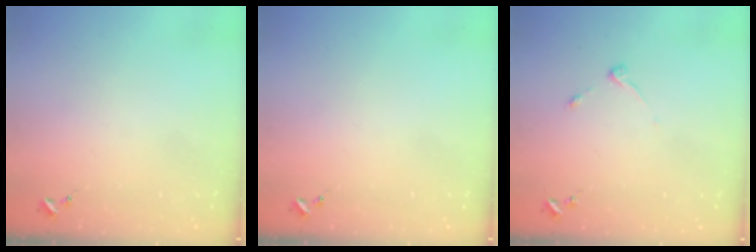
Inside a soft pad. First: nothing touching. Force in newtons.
{"total": 0.0}
{"total": 3.9, "press": 3.8, "slide": 0.6}